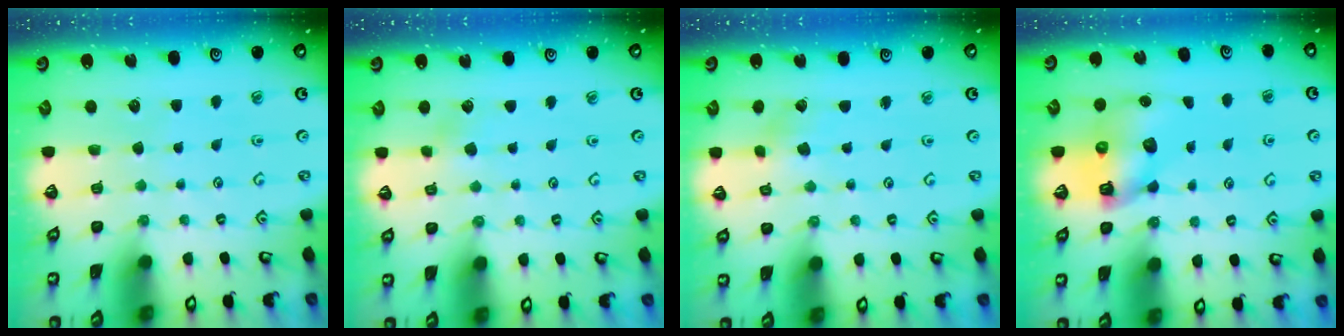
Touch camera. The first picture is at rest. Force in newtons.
{"total": 1.8, "press": 1.7, "slide": 0.2}
{"total": 1.5, "press": 1.5, "slide": 0.1}
{"total": 9.9, "press": 9.8, "slide": 1.3}